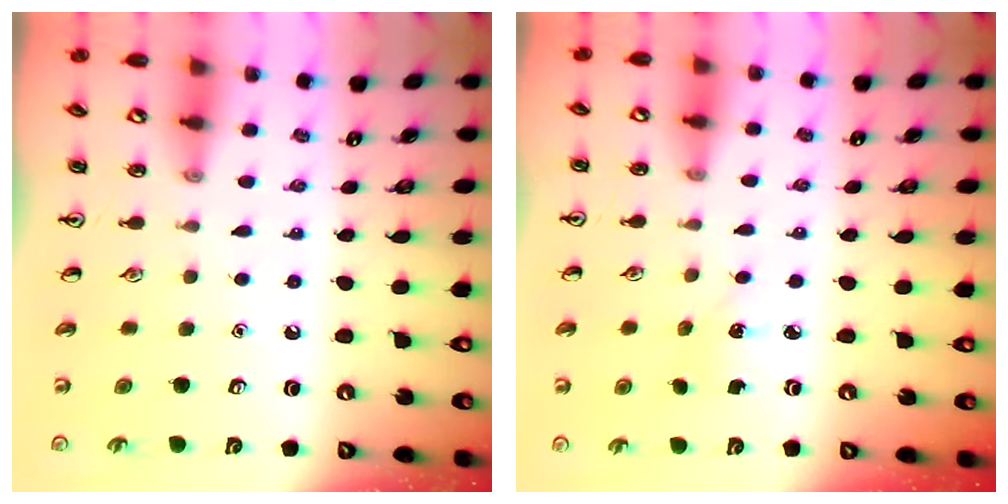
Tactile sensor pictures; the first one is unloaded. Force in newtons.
{"total": 2.7, "press": 2.5, "slide": 1.0}